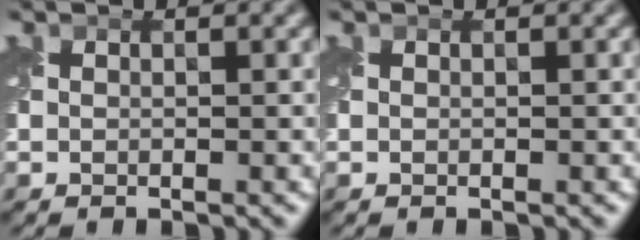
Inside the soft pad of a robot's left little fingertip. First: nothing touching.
{"total": 0.0}